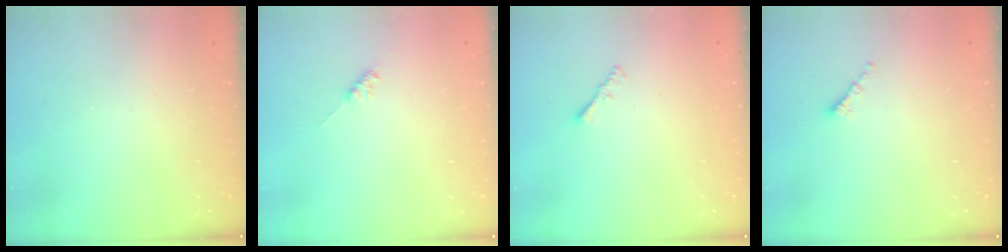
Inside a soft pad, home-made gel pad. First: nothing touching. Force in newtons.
{"total": 4.9, "press": 4.8, "slide": 0.8}
{"total": 1.3, "press": 1.3, "slide": 0.4}
{"total": 1.3, "press": 1.2, "slide": 0.6}